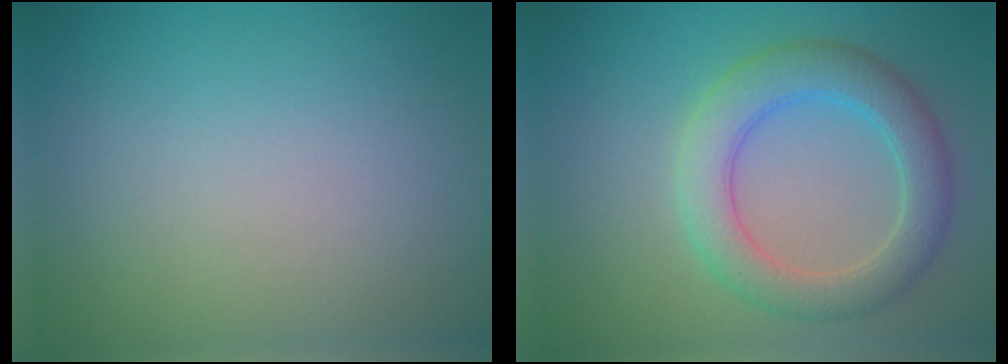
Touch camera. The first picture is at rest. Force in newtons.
{"total": 4.9, "press": 4.9, "slide": 0.3}